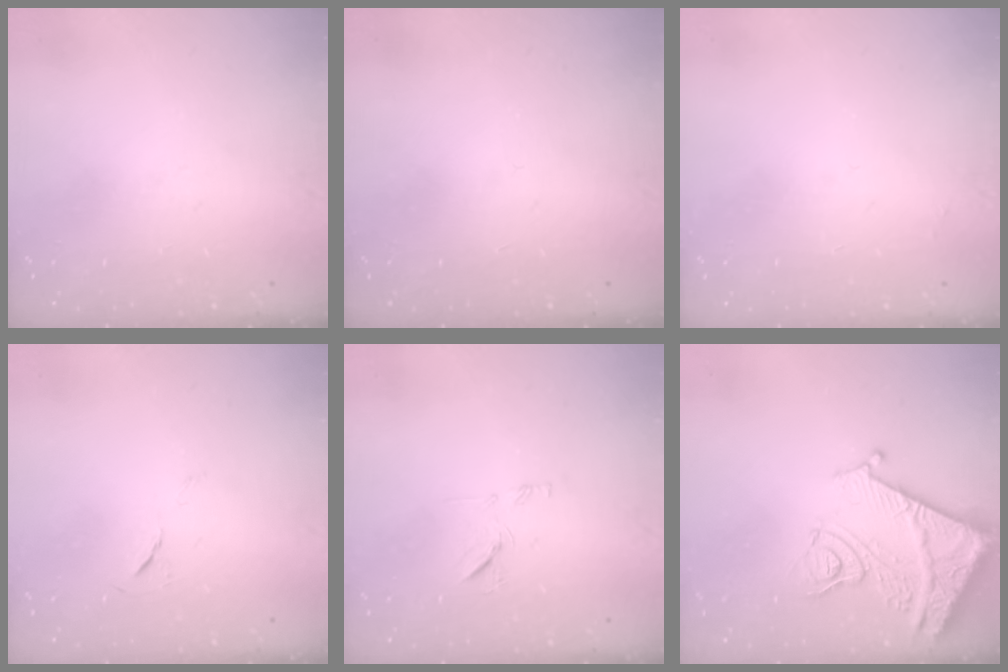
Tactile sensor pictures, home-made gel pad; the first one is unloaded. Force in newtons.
{"total": 0.0}
{"total": 1.9, "press": 1.9, "slide": 0.3}
{"total": 5.6, "press": 5.1, "slide": 2.2}
{"total": 7.5, "press": 7.4, "slide": 0.6}
{"total": 13.8, "press": 13.8, "slide": 1.4}